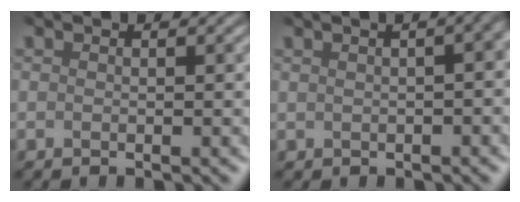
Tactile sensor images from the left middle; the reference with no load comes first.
{"total": 3.0, "force": [-0.4, 1.3, 2.7], "torque": [-0.010, 0.002, -0.001]}